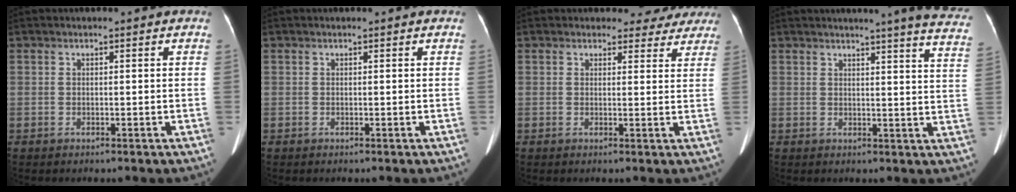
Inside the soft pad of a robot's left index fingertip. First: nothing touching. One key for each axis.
{"total": 0.0}
{"total": 6.0, "fx": 5.4, "fy": 2.8, "fz": 0.0, "tx": 0.025, "ty": -0.006, "tz": 0.041}
{"total": 14.9, "fx": 13.4, "fy": -0.5, "fz": 6.5, "tx": -0.072, "ty": -0.072, "tz": 0.131}